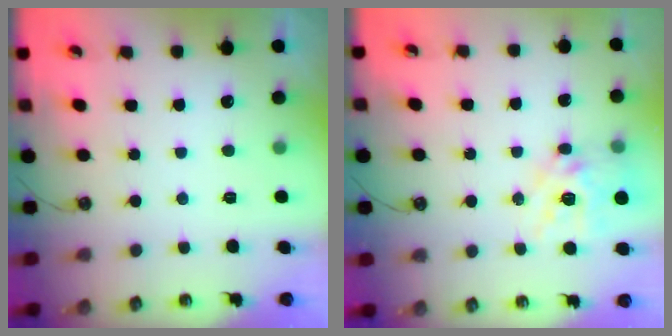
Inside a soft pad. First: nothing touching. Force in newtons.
{"total": 14.7, "press": 14.7, "slide": 1.4}